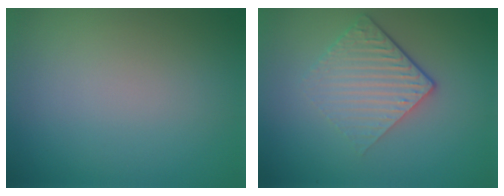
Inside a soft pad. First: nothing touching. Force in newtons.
{"total": 4.5, "press": 3.0, "slide": 3.3}